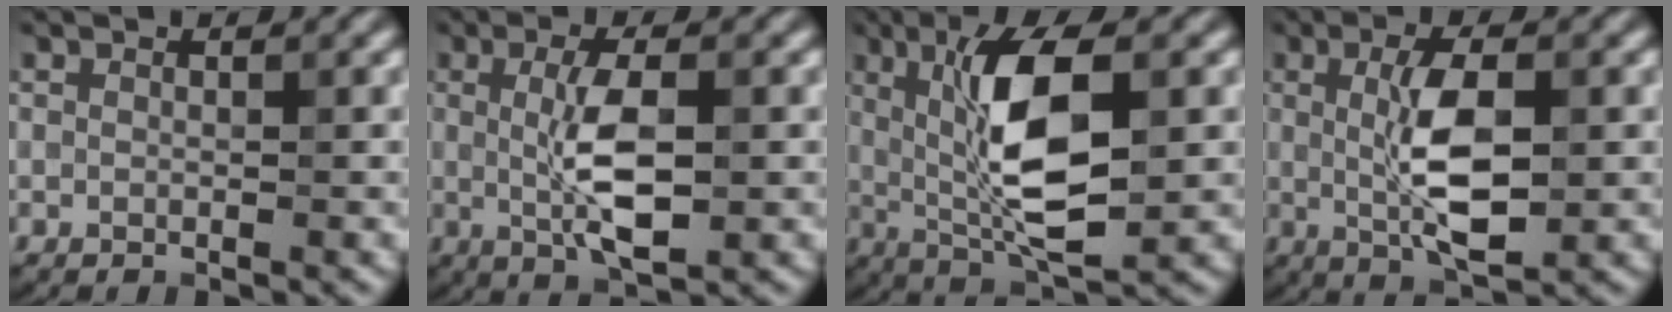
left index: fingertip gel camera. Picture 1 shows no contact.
{"total": 5.4, "force": [0.1, 1.5, 5.1], "torque": [-0.103, -0.001, 0.002]}
{"total": 9.1, "force": [1.1, 2.9, 8.6], "torque": [-0.151, -0.005, 0.021]}
{"total": 6.2, "force": [0.2, 1.9, 5.9], "torque": [-0.114, 0.000, 0.004]}